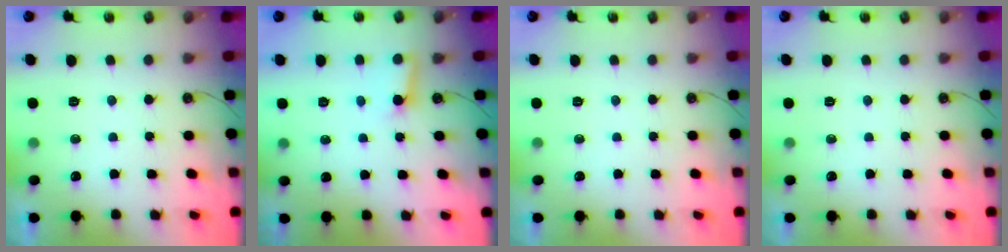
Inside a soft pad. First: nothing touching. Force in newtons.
{"total": 2.9, "press": 2.9, "slide": 0.2}
{"total": 0.0}
{"total": 0.0}